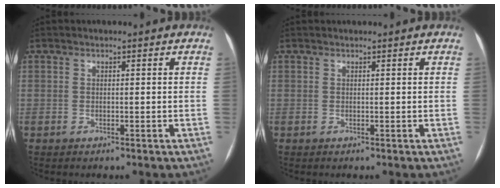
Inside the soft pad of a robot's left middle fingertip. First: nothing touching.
{"total": 0.7, "force": [0.7, 0.1, 0.1], "torque": [-0.003, 0.015, 0.014]}